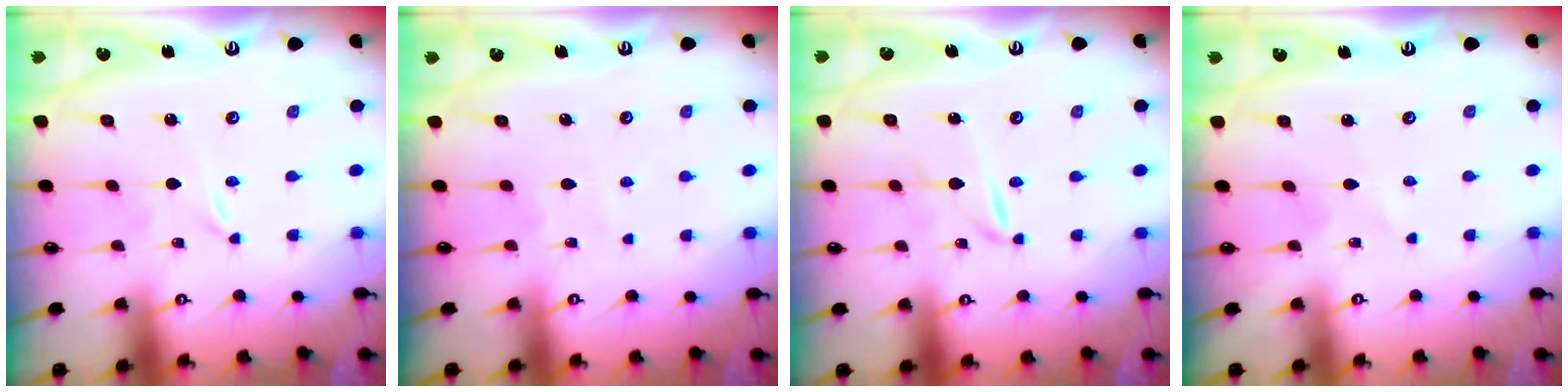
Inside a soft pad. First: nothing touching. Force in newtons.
{"total": 4.2, "press": 4.2, "slide": 0.6}
{"total": 2.2, "press": 2.1, "slide": 0.3}
{"total": 2.2, "press": 2.2, "slide": 0.3}